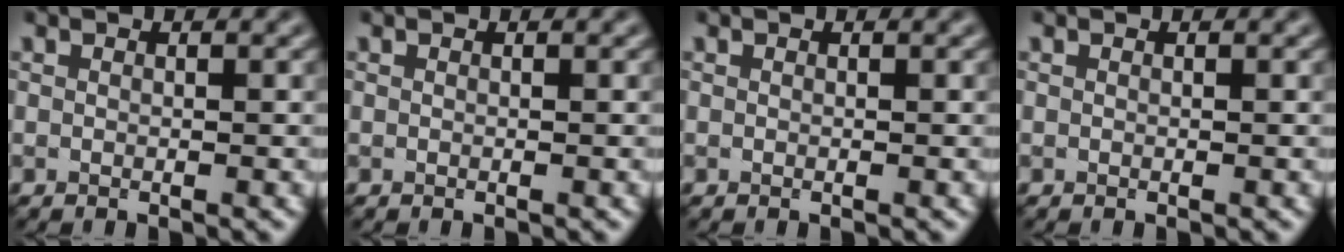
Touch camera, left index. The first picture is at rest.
{"total": 0.0}
{"total": 0.0}
{"total": 0.0}